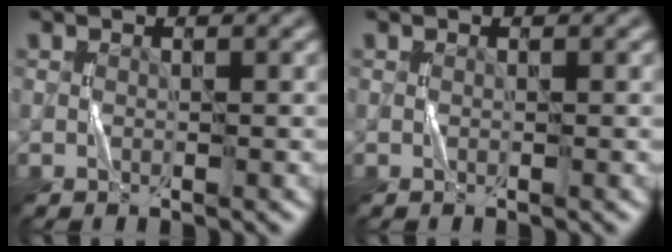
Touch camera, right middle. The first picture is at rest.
{"total": 0.0}